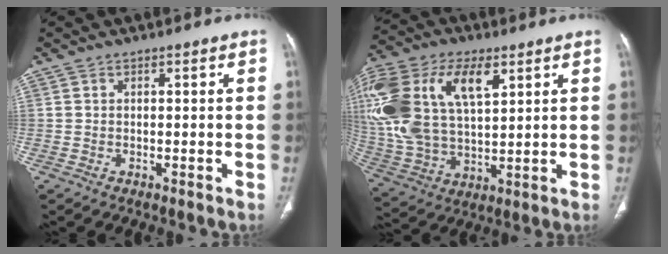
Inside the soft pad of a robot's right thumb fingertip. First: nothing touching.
{"total": 27.0, "force": [9.4, 15.0, 20.5], "torque": [-0.470, 0.017, 0.178]}